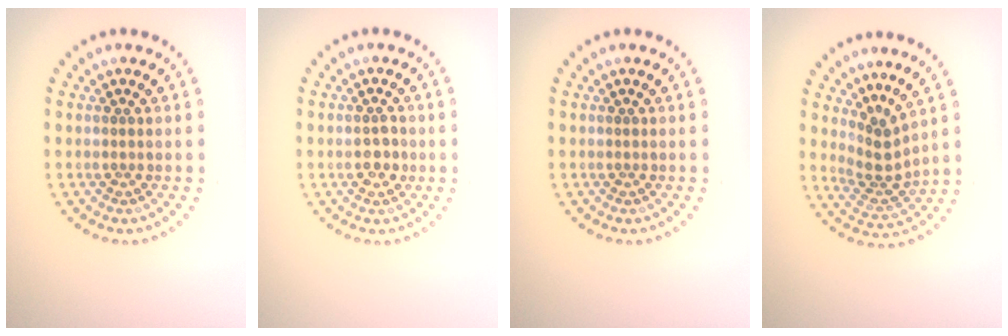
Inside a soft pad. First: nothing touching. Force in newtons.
{"total": 1.8, "press": 1.7, "slide": 0.3}
{"total": 0.0}
{"total": 2.9, "press": 1.9, "slide": 2.2}